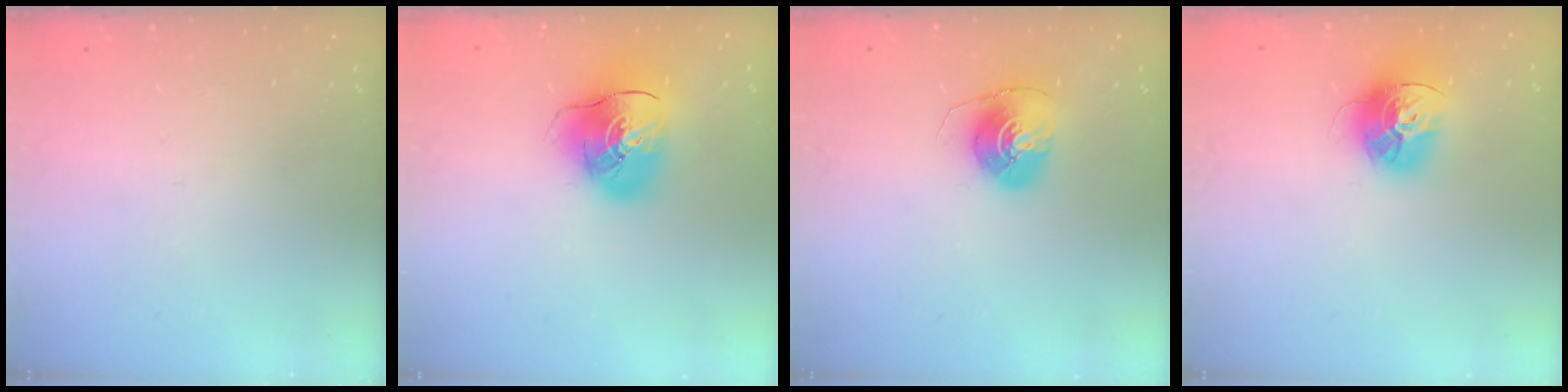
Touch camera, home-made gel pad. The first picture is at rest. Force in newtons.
{"total": 14.3, "press": 14.1, "slide": 2.3}
{"total": 8.8, "press": 8.8, "slide": 0.1}
{"total": 14.7, "press": 14.6, "slide": 1.4}